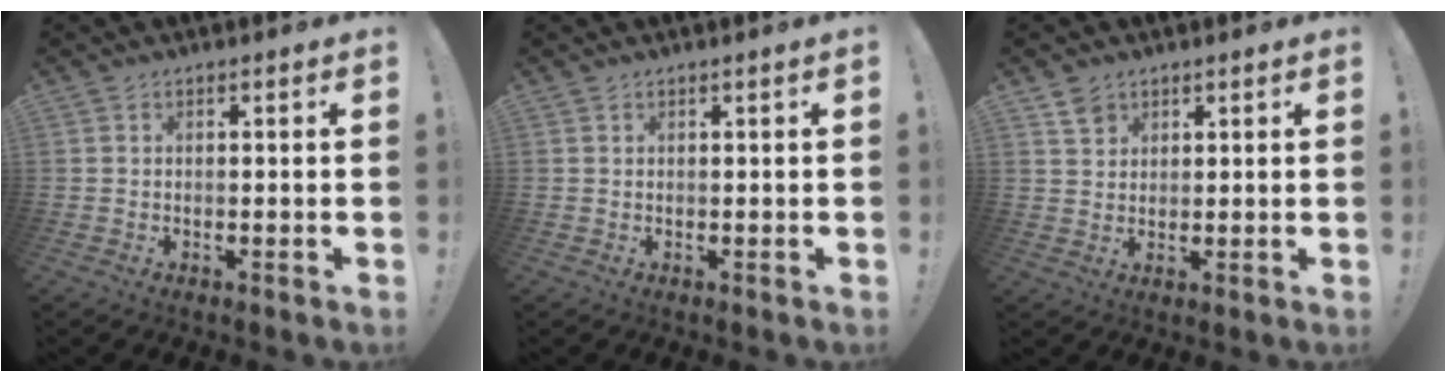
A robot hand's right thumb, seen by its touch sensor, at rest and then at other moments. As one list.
[{"total": 0.6, "force": [0.1, -0.3, 0.5], "torque": [-0.009, 0.000, 0.001]}, {"total": 3.8, "force": [2.6, 2.6, 0.9], "torque": [-0.007, -0.010, 0.048]}]